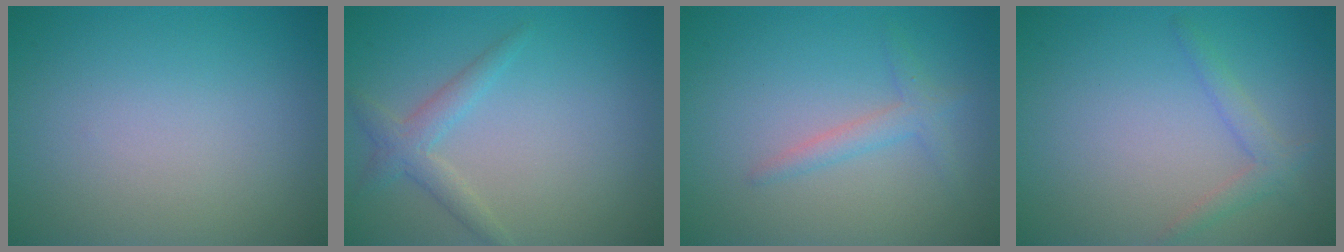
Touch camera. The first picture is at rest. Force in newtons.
{"total": 2.2, "press": 2.1, "slide": 0.1}
{"total": 1.7, "press": 1.7, "slide": 0.1}
{"total": 1.8, "press": 1.8, "slide": 0.1}